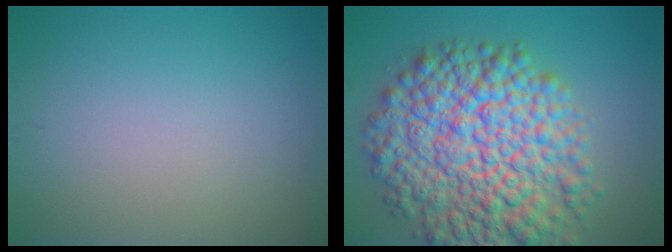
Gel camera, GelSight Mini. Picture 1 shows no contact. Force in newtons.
{"total": 12.7, "press": 12.7, "slide": 0.4}